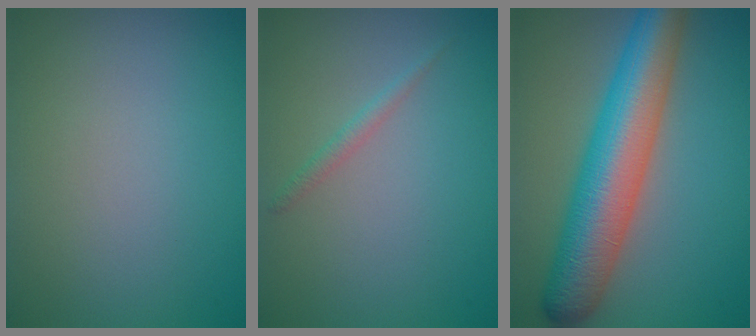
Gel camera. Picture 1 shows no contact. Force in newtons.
{"total": 1.0, "press": 1.0, "slide": 0.1}
{"total": 9.6, "press": 9.6, "slide": 0.3}